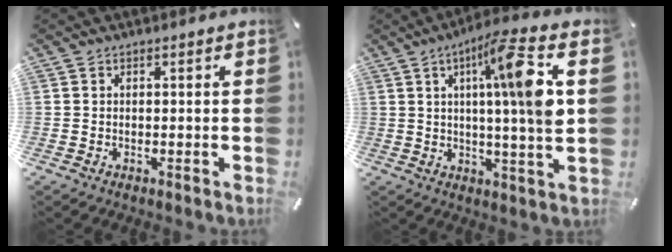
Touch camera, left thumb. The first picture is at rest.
{"total": 14.1, "force": [4.0, 0.9, 13.5], "torque": [-0.215, -0.009, 0.053]}